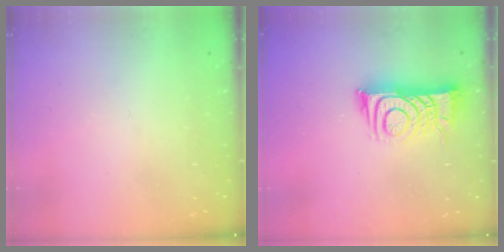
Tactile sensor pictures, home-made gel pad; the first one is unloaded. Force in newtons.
{"total": 10.6, "press": 10.5, "slide": 1.1}